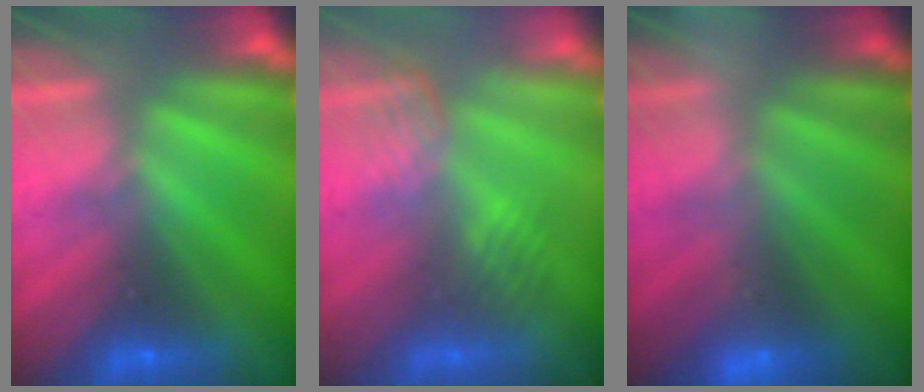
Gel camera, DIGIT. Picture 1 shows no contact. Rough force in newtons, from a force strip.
{"total": 2.8}
{"total": 2.2}